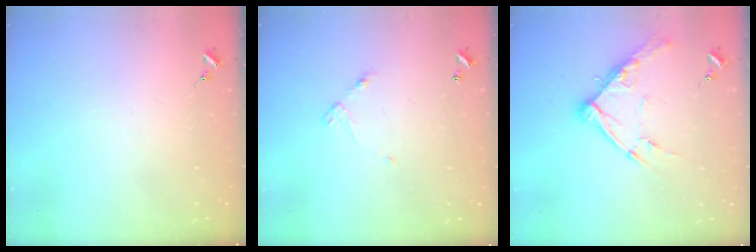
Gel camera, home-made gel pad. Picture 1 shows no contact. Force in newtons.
{"total": 4.5, "press": 4.5, "slide": 0.3}
{"total": 12.4, "press": 12.3, "slide": 1.0}